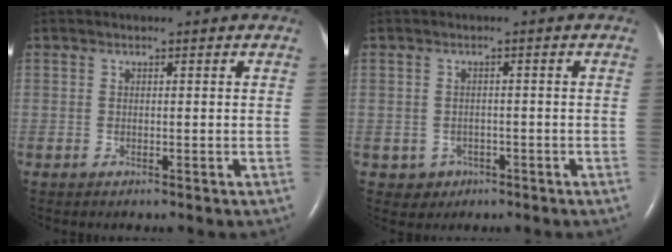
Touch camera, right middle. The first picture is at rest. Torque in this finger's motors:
{"motor_torque": [-0.21, -0.08, -0.08, -0.01]}